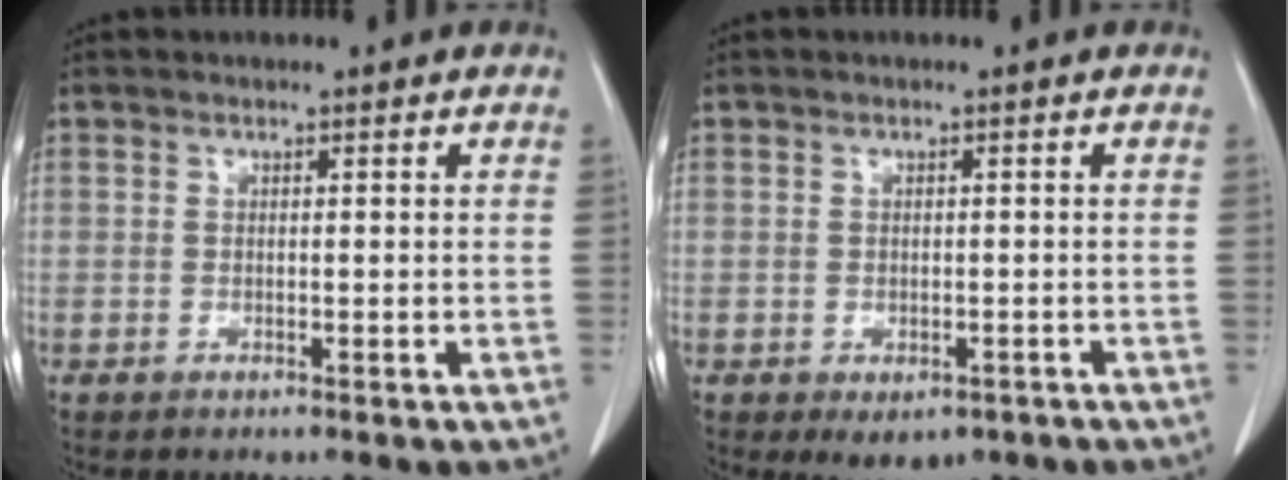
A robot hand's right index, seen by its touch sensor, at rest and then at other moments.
{"total": 4.2, "force": [-2.5, 2.8, 1.9], "torque": [-0.014, -0.001, -0.023]}